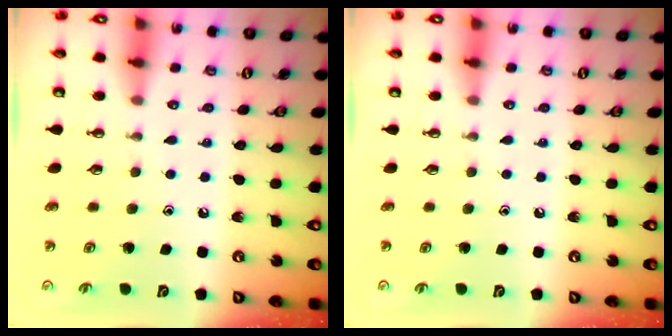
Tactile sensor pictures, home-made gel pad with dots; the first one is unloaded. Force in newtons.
{"total": 0.0}